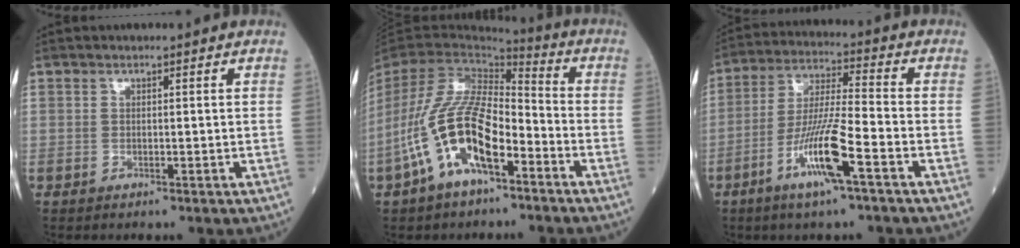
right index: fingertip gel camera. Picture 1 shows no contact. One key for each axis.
{"total": 13.8, "fx": -6.3, "fy": 5.2, "fz": 11.1, "tx": -0.237, "ty": 0.011, "tz": -0.115}
{"total": 11.0, "fx": -5.1, "fy": 0.3, "fz": 9.7, "tx": -0.192, "ty": -0.007, "tz": -0.098}